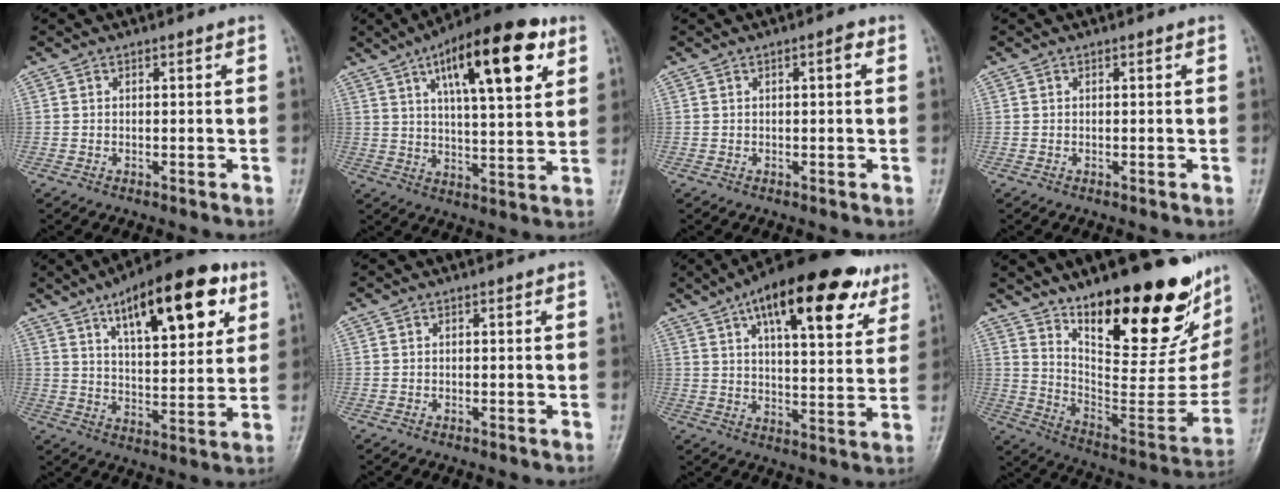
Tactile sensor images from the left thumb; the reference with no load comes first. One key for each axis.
{"total": 19.7, "fx": 8.8, "fy": 6.5, "fz": 16.4, "tx": -0.224, "ty": -0.019, "tz": 0.134}
{"total": 1.9, "fx": 0.6, "fy": 0.6, "fz": 1.7, "tx": -0.025, "ty": 0.003, "tz": 0.006}
{"total": 0.0}
{"total": 20.1, "fx": 9.8, "fy": 7.8, "fz": 15.8, "tx": -0.197, "ty": -0.029, "tz": 0.150}
{"total": 0.0}
{"total": 22.7, "fx": 12.1, "fy": 8.7, "fz": 17.2, "tx": -0.229, "ty": -0.016, "tz": 0.179}
{"total": 30.2, "fx": 19.2, "fy": 10.4, "fz": 20.8, "tx": -0.269, "ty": -0.104, "tz": 0.306}